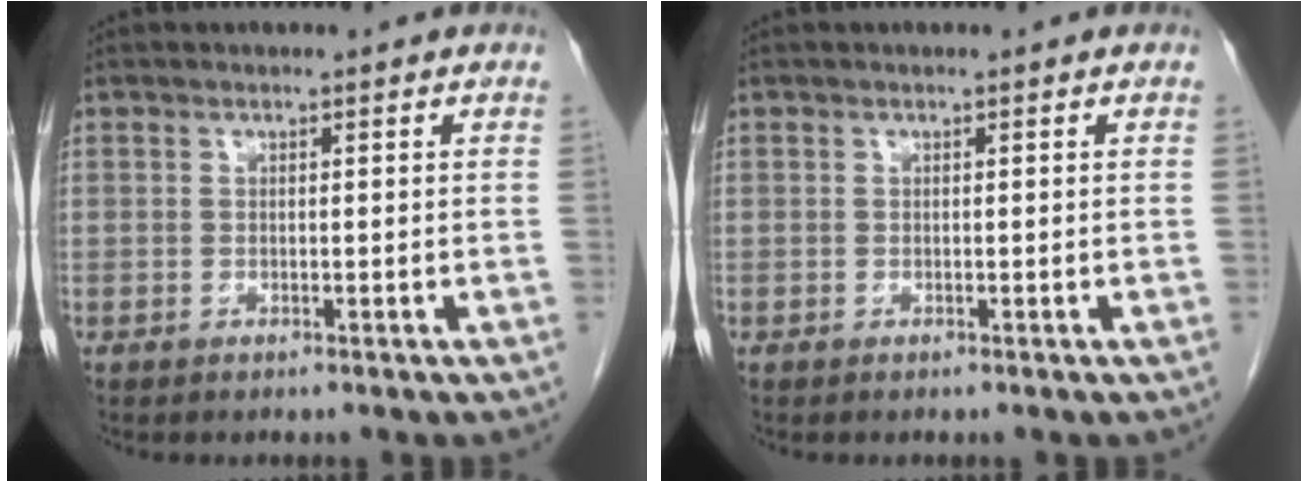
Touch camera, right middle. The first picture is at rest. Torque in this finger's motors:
{"motor_torque": [0.00, 0.00, 0.00, -0.02]}